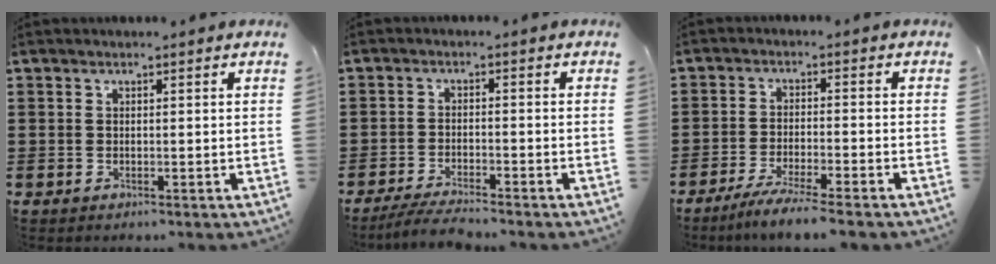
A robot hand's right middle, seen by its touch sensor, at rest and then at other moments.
{"total": 3.7, "force": [-3.4, 0.0, 1.4], "torque": [-0.029, -0.007, -0.068]}
{"total": 4.5, "force": [-4.0, -0.3, 1.9], "torque": [-0.044, -0.015, -0.080]}